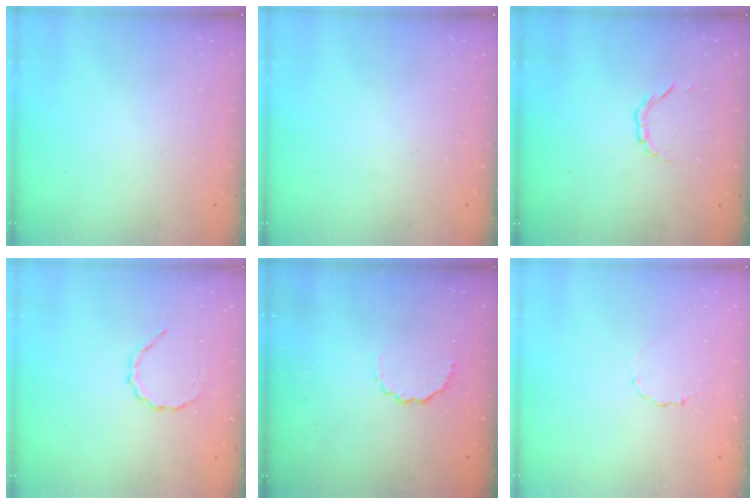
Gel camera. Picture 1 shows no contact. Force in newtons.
{"total": 0.0}
{"total": 2.1, "press": 1.9, "slide": 0.7}
{"total": 3.0, "press": 2.8, "slide": 1.0}
{"total": 3.9, "press": 3.7, "slide": 1.3}
{"total": 2.1, "press": 1.9, "slide": 0.9}